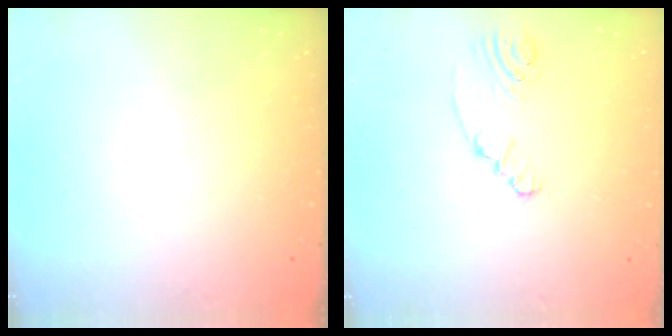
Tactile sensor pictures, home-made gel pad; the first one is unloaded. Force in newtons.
{"total": 2.5, "press": 2.3, "slide": 0.8}